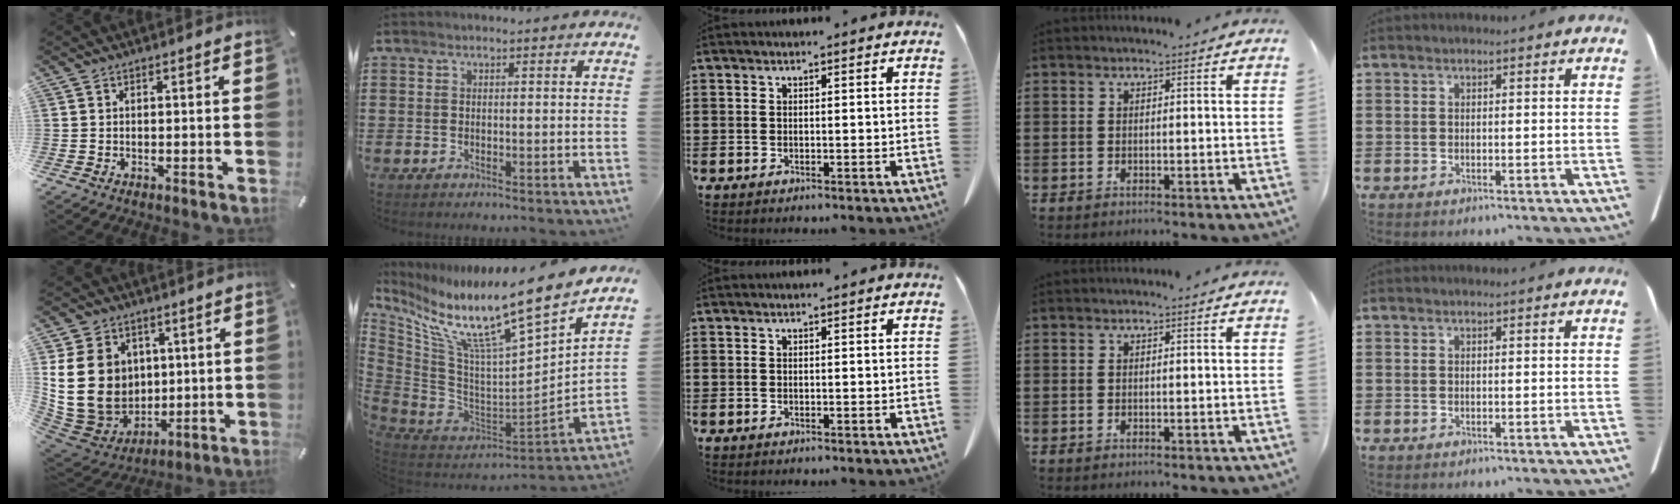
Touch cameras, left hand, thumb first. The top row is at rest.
{"thumb": {"total": 18.7, "force": [3.0, 15.8, 9.5], "torque": [-0.200, -0.023, 0.062]}, "index": {"total": 13.4, "force": [9.2, 1.4, 9.6], "torque": [-0.192, -0.073, 0.142]}}